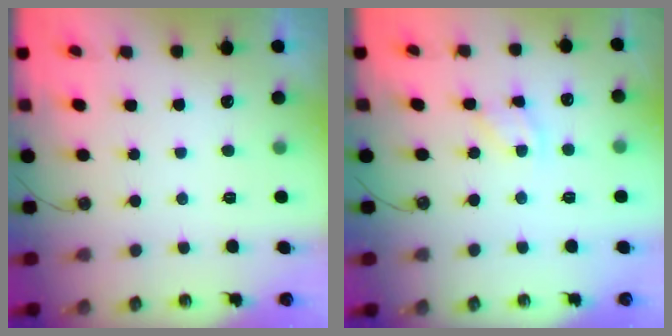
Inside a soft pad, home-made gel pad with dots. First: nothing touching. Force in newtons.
{"total": 4.0, "press": 4.0, "slide": 0.3}